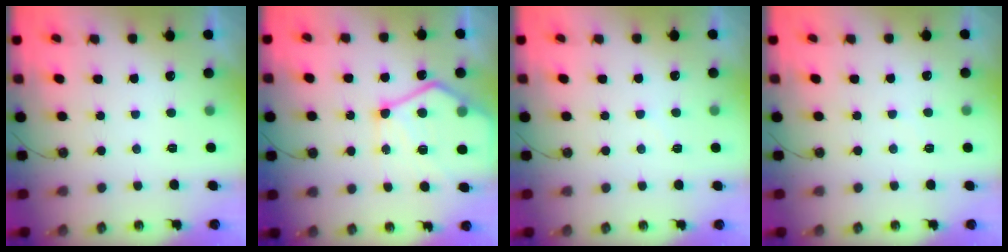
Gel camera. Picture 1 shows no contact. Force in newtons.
{"total": 17.2, "press": 17.1, "slide": 1.8}
{"total": 3.5, "press": 3.5, "slide": 0.5}
{"total": 5.9, "press": 5.9, "slide": 0.6}